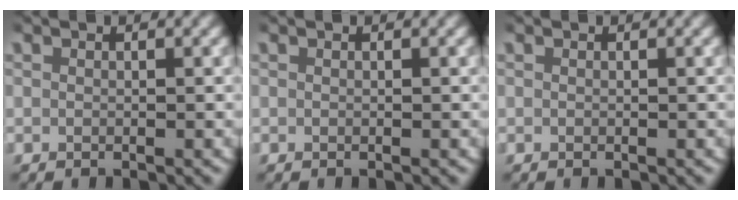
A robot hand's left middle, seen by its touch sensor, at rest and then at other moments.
{"total": 0.0}
{"total": 0.0}